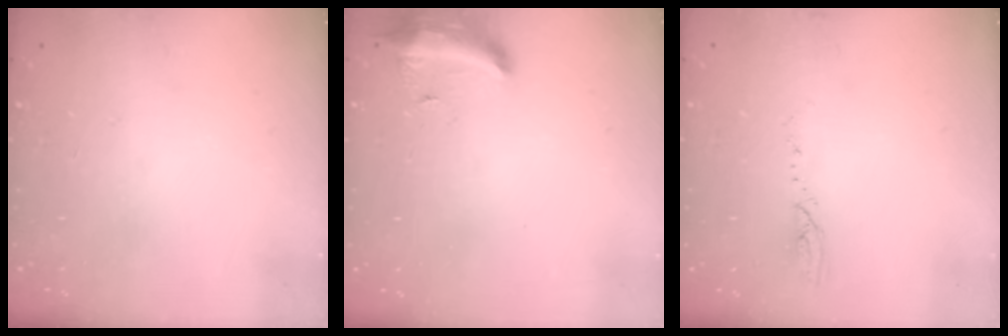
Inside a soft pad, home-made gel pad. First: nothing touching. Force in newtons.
{"total": 8.5, "press": 8.4, "slide": 1.4}
{"total": 2.6, "press": 2.6, "slide": 0.3}